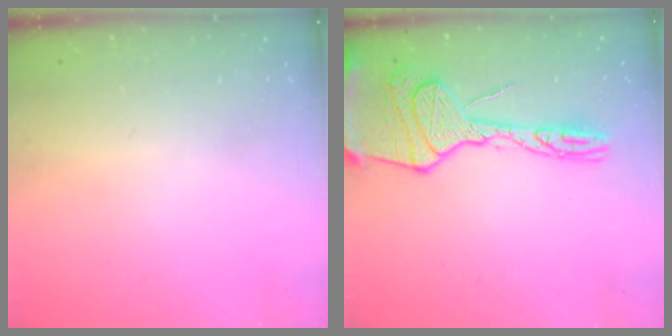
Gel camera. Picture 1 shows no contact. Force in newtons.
{"total": 19.1, "press": 19.0, "slide": 1.7}